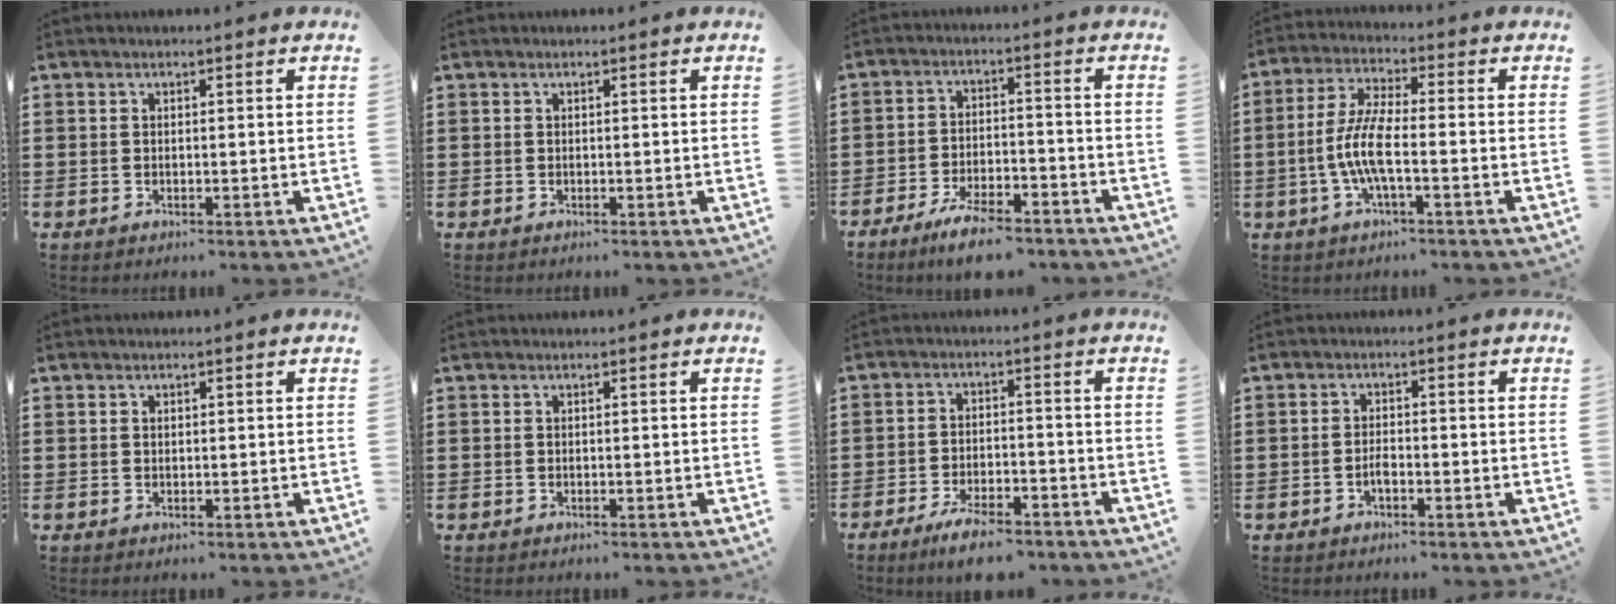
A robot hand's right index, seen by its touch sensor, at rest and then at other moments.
{"total": 0.0}
{"total": 6.4, "force": [-5.6, 0.9, 3.0], "torque": [-0.058, 0.001, -0.106]}
{"total": 7.4, "force": [-2.0, 1.9, 6.9], "torque": [-0.168, -0.018, -0.046]}
{"total": 0.5, "force": [0.2, 0.5, 0.1], "torque": [-0.003, 0.003, 0.005]}
{"total": 0.0}
{"total": 5.3, "force": [-4.7, 0.7, 2.4], "torque": [-0.052, -0.002, -0.090]}
{"total": 1.8, "force": [-0.9, 0.7, 1.4], "torque": [-0.029, -0.001, -0.016]}